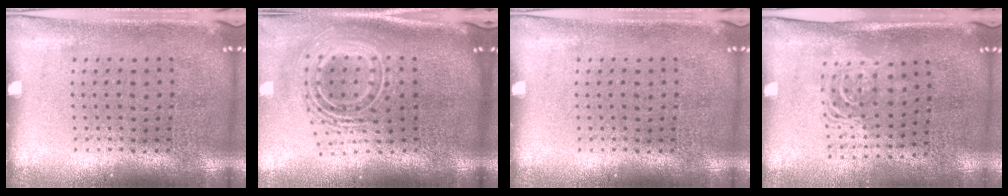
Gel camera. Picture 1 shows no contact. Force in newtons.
{"total": 2.6, "press": 1.8, "slide": 1.9}
{"total": 0.0}
{"total": 1.6, "press": 1.3, "slide": 1.0}